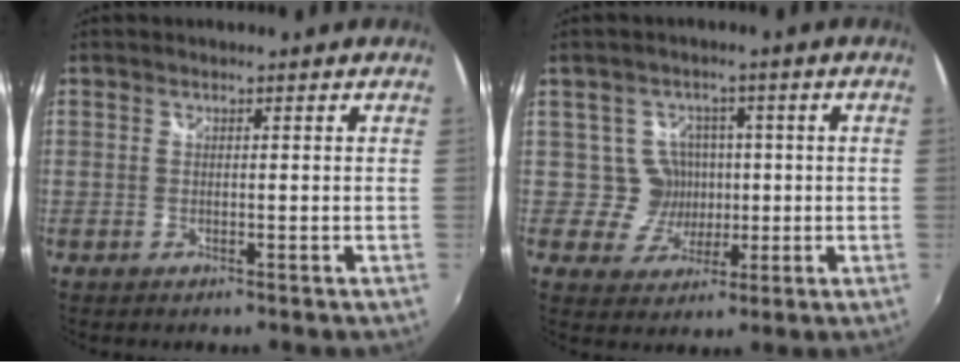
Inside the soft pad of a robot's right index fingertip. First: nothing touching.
{"total": 5.5, "force": [0.1, 5.5, 0.0], "torque": [-0.006, 0.016, 0.004]}